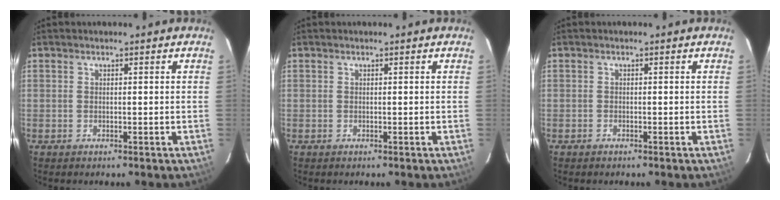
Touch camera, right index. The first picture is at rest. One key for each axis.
{"total": 0.0}
{"total": 0.6, "fx": -0.5, "fy": 0.3, "fz": 0.1, "tx": -0.002, "ty": 0.001, "tz": -0.010}